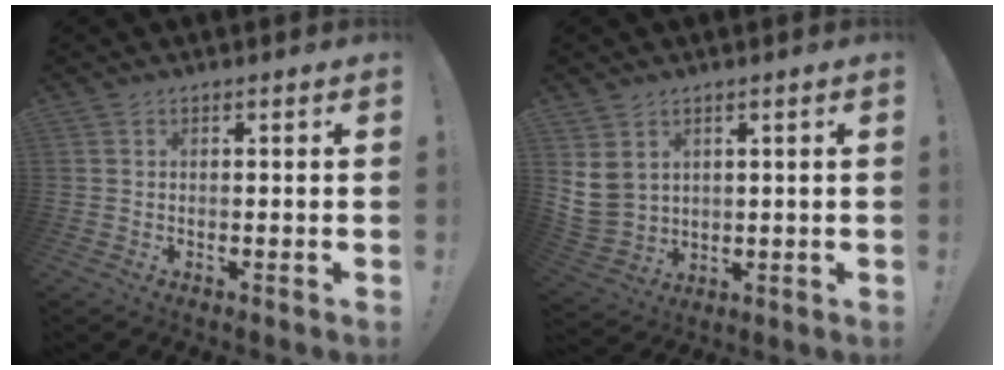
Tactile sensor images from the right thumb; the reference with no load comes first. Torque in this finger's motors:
{"motor_torque": [-0.38, 0.59, 0.45, 0.28, 0.00]}